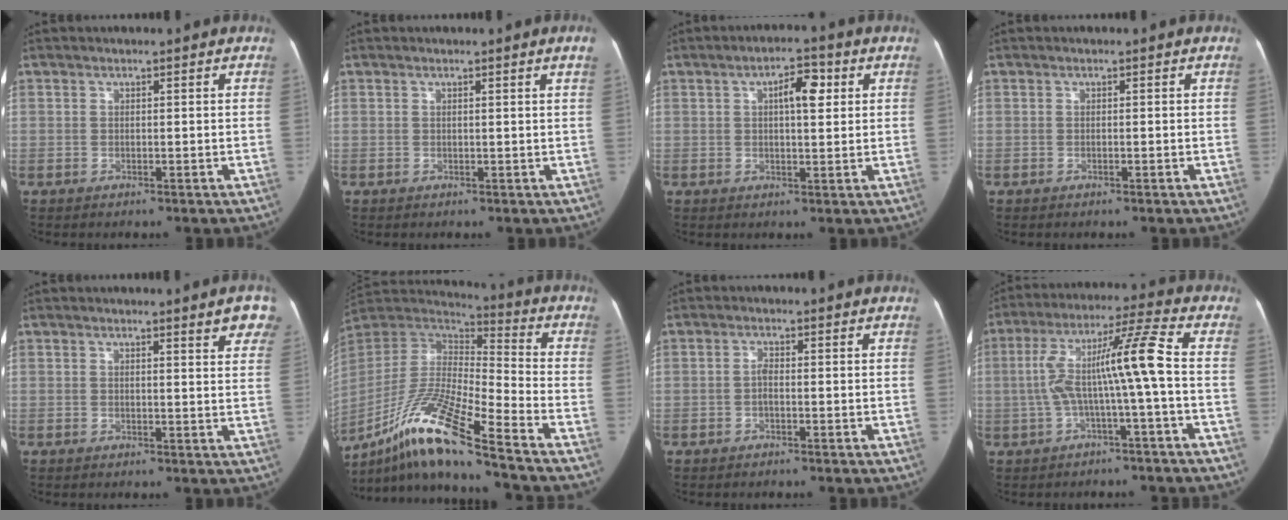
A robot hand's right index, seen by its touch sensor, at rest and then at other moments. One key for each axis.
{"total": 1.4, "fx": 0.9, "fy": -0.4, "fz": 1.0, "tx": -0.015, "ty": -0.004, "tz": 0.009}
{"total": 5.3, "fx": 1.6, "fy": 1.8, "fz": 4.7, "tx": -0.074, "ty": 0.014, "tz": 0.023}
{"total": 0.0}
{"total": 4.9, "fx": 3.5, "fy": 0.7, "fz": 3.3, "tx": -0.026, "ty": -0.008, "tz": 0.026}
{"total": 19.4, "fx": -13.2, "fy": 0.7, "fz": 14.2, "tx": -0.310, "ty": -0.021, "tz": -0.244}
{"total": 1.1, "fx": -0.3, "fy": 0.3, "fz": 1.0, "tx": -0.016, "ty": 0.003, "tz": -0.007}
{"total": 10.5, "fx": -1.2, "fy": -1.0, "fz": 10.4, "tx": -0.191, "ty": 0.040, "tz": -0.019}